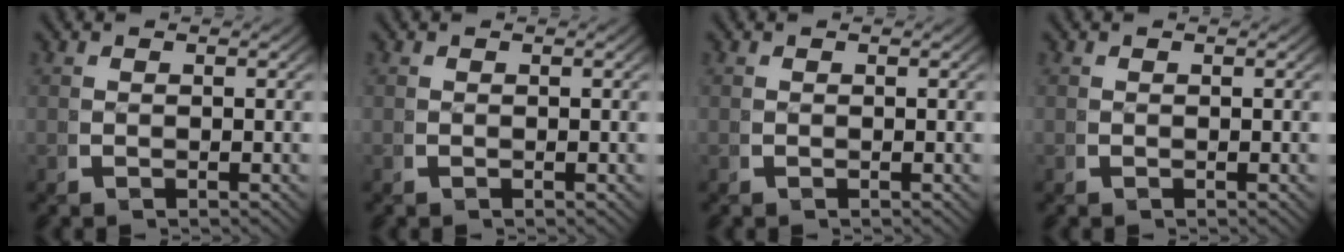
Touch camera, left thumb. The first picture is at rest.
{"total": 0.0}
{"total": 0.0}
{"total": 0.0}